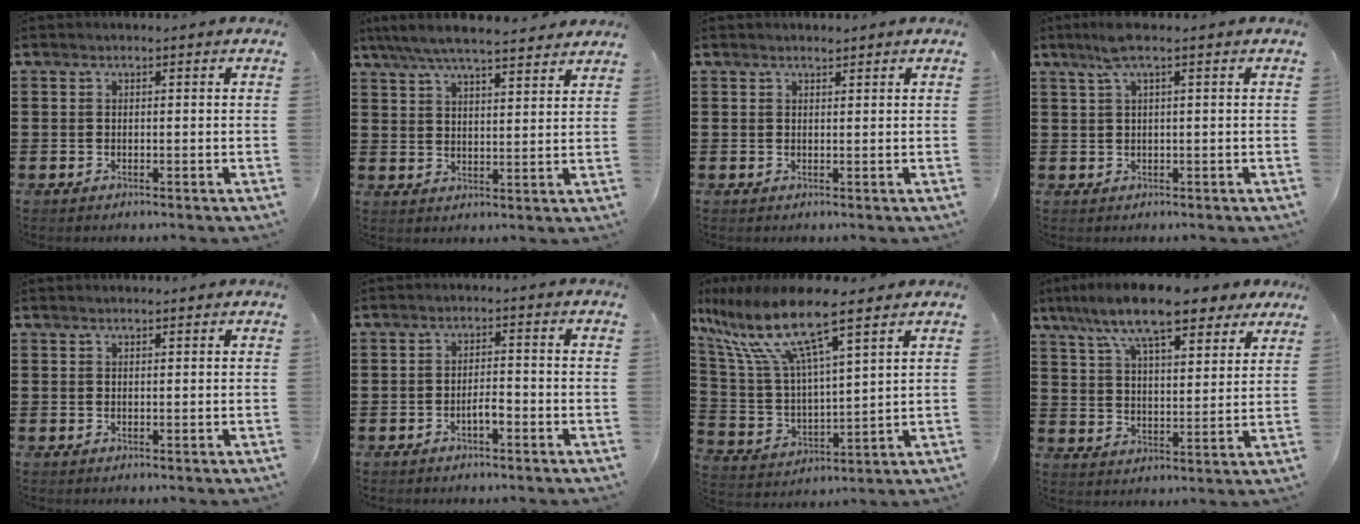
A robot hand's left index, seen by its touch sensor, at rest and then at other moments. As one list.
[{"total": 6.3, "force": [5.7, 0.5, 2.7], "torque": [-0.070, -0.019, 0.101]}, {"total": 0.8, "force": [0.8, 0.1, 0.3], "torque": [-0.006, 0.000, 0.015]}, {"total": 3.2, "force": [1.5, 0.1, 2.8], "torque": [-0.063, -0.002, 0.024]}, {"total": 0.7, "force": [0.6, 0.1, 0.3], "torque": [-0.005, 0.001, 0.013]}, {"total": 2.7, "force": [-1.4, 0.7, 2.1], "torque": [-0.039, 0.006, -0.027]}, {"total": 12.3, "force": [8.7, 2.2, 8.5], "torque": [-0.199, -0.045, 0.146]}, {"total": 12.4, "force": [9.6, 2.5, 7.4], "torque": [-0.166, -0.024, 0.167]}]